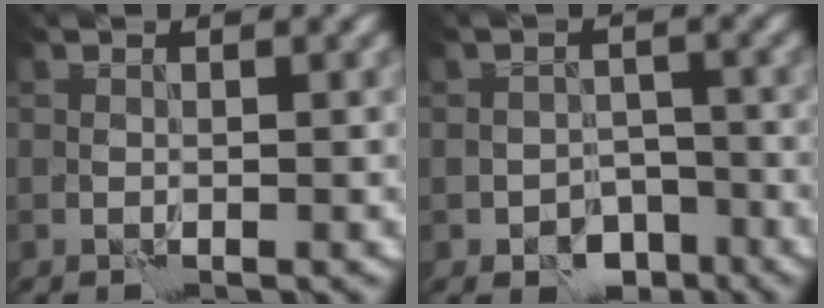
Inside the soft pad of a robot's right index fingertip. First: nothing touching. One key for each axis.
{"total": 4.2, "fx": -2.8, "fy": 2.8, "fz": 1.4, "tx": -0.005, "ty": -0.004, "tz": -0.041}